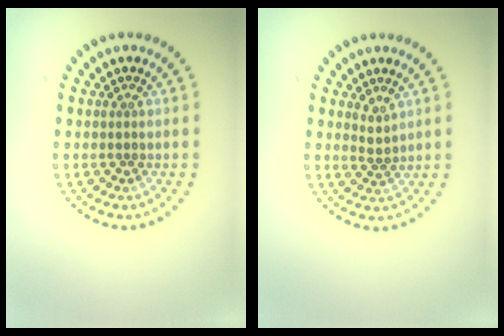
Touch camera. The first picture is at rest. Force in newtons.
{"total": 1.4, "press": 1.0, "slide": 1.0}